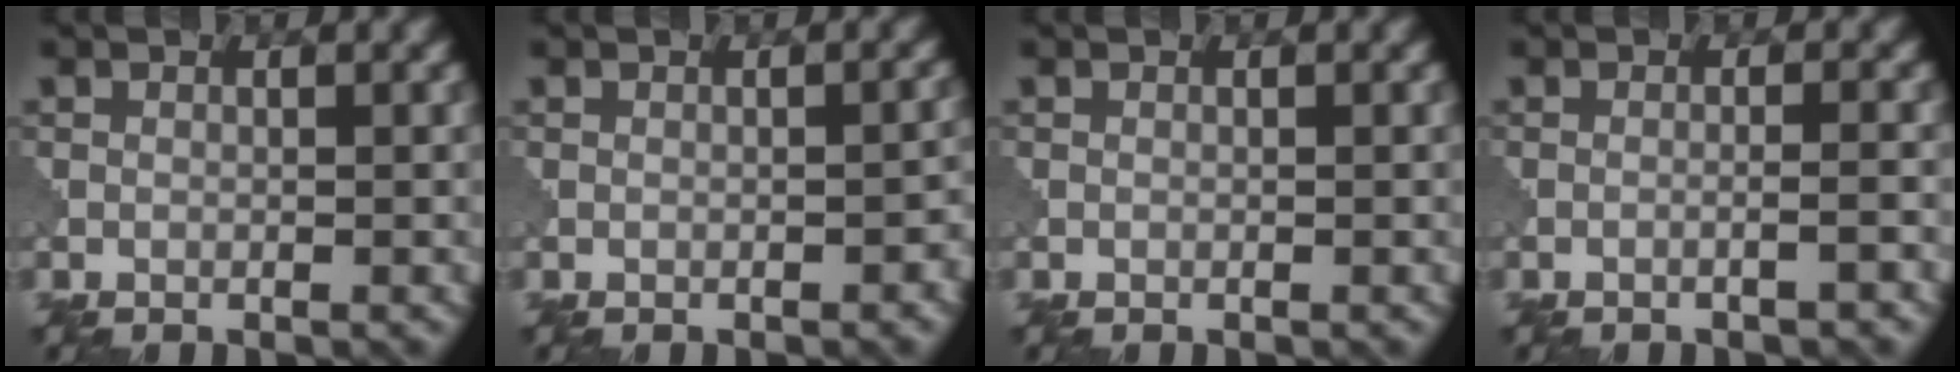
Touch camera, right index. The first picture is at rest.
{"total": 1.1, "force": [-0.7, 0.3, 0.7], "torque": [-0.008, 0.009, -0.005]}
{"total": 0.0}
{"total": 1.6, "force": [-0.8, 0.3, 1.3], "torque": [-0.008, 0.014, -0.021]}